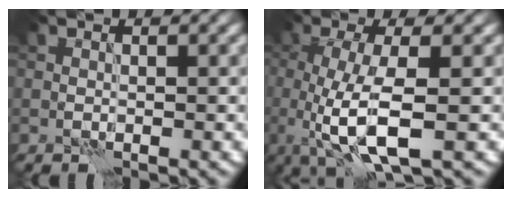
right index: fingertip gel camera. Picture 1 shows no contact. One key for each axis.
{"total": 6.5, "fx": -0.8, "fy": 1.9, "fz": 6.1, "tx": -0.117, "ty": -0.011, "tz": -0.014}